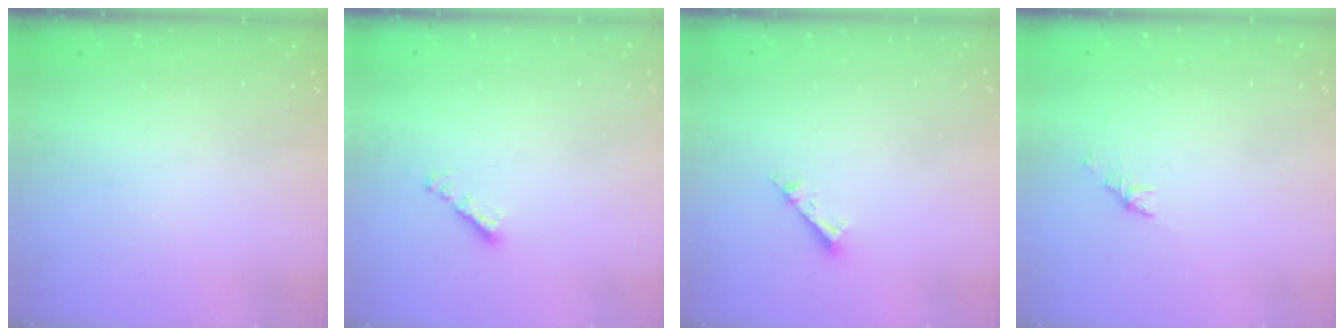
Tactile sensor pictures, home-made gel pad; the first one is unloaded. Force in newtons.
{"total": 2.3, "press": 2.2, "slide": 0.4}
{"total": 2.5, "press": 2.5, "slide": 0.1}
{"total": 1.1, "press": 1.0, "slide": 0.5}